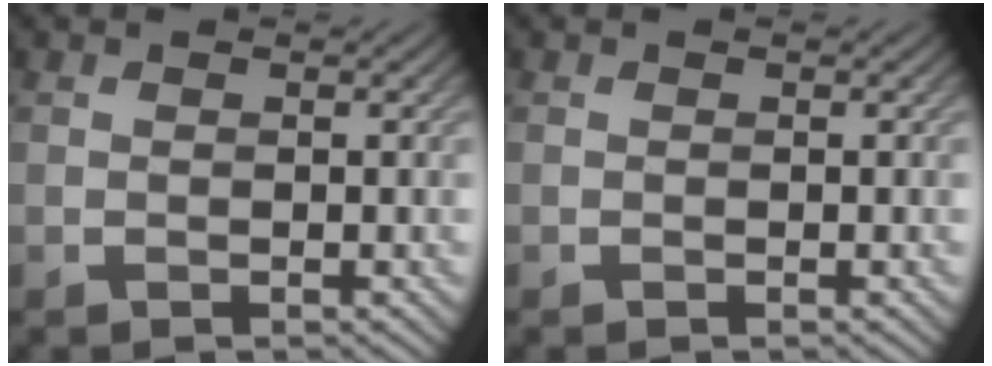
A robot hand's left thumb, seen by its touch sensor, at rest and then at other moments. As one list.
[{"total": 0.0}]